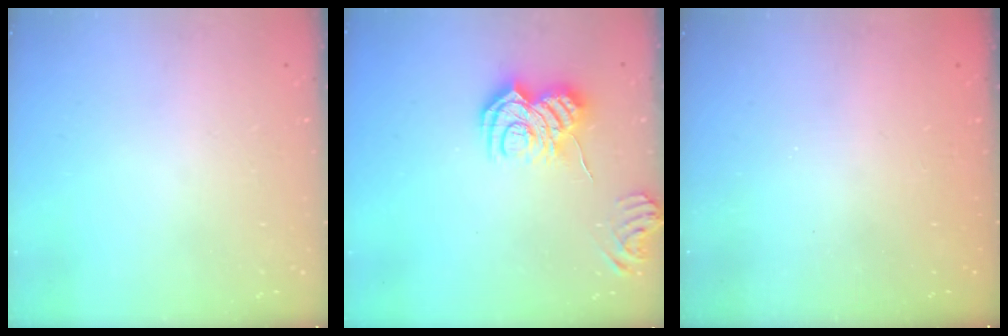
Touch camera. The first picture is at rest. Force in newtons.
{"total": 10.1, "press": 10.1, "slide": 0.9}
{"total": 2.5, "press": 2.4, "slide": 0.8}